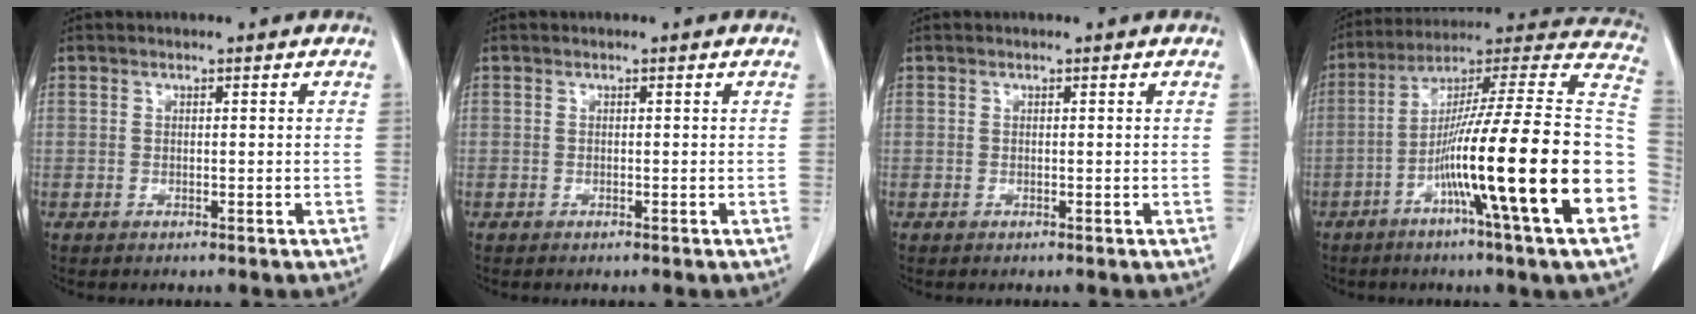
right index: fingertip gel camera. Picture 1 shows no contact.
{"total": 0.0}
{"total": 0.0}
{"total": 27.1, "force": [-7.8, -0.3, 26.0], "torque": [-0.329, -0.012, -0.144]}